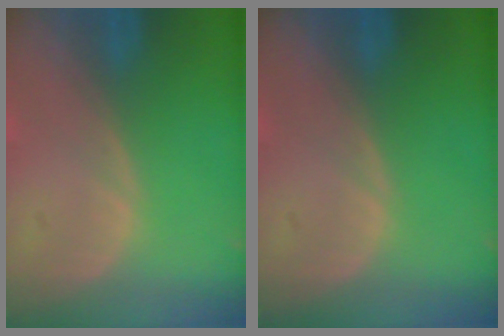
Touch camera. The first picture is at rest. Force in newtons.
{"total": 0.0}